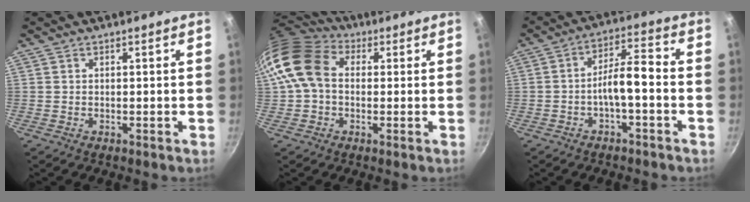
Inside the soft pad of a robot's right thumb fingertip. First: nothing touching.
{"total": 13.4, "force": [1.3, 10.3, 8.5], "torque": [-0.147, 0.027, 0.008]}
{"total": 7.2, "force": [-2.4, 2.2, 6.4], "torque": [-0.114, 0.043, -0.041]}